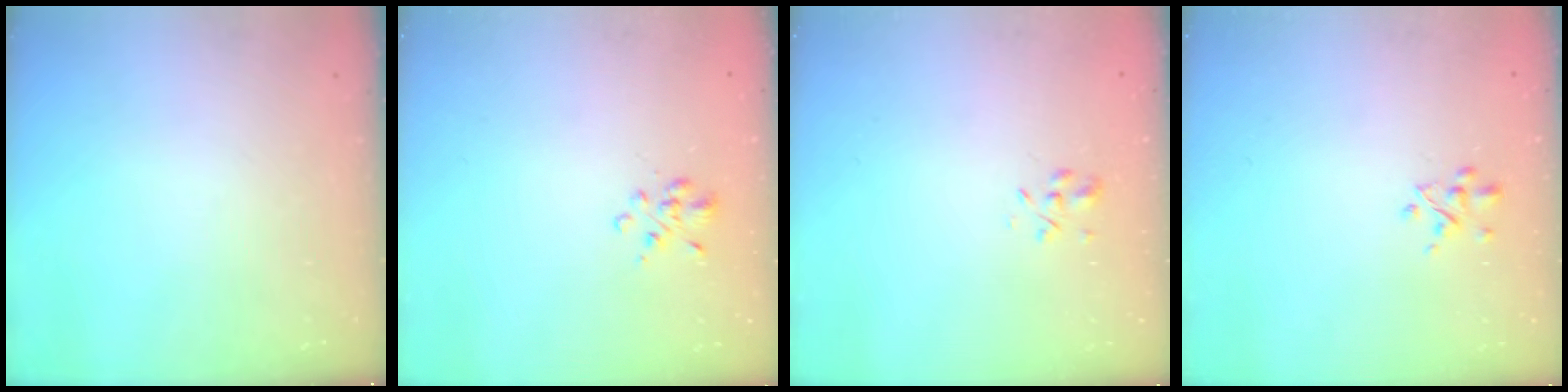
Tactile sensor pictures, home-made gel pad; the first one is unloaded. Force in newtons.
{"total": 1.9, "press": 1.7, "slide": 0.8}
{"total": 3.2, "press": 3.0, "slide": 1.2}
{"total": 2.3, "press": 2.3, "slide": 0.3}